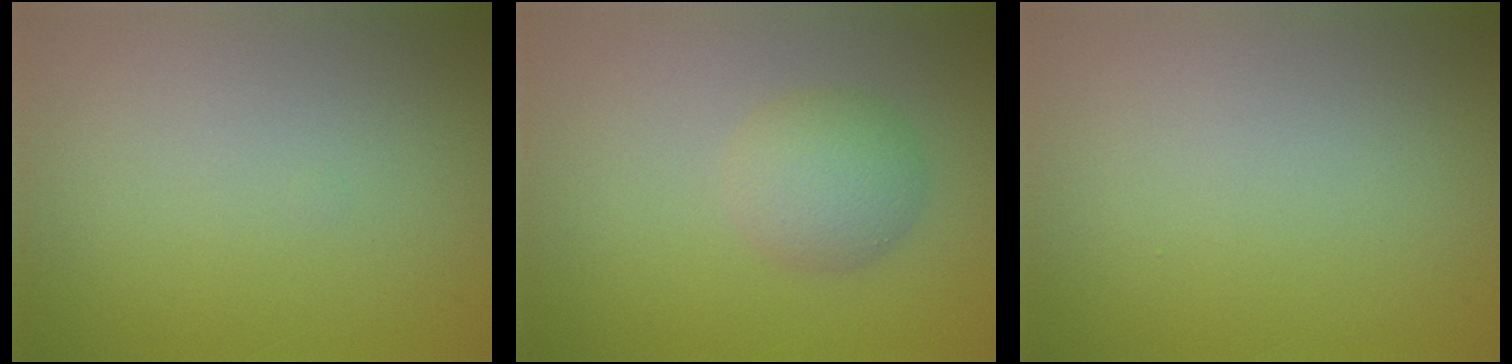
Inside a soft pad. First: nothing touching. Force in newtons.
{"total": 3.1, "press": 3.1, "slide": 0.1}
{"total": 0.0}